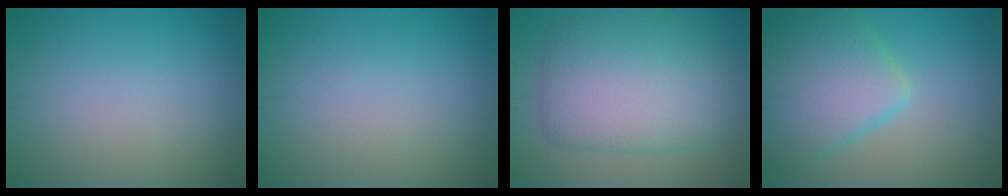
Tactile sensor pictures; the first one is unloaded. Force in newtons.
{"total": 0.0}
{"total": 8.7, "press": 8.7, "slide": 0.1}
{"total": 6.8, "press": 6.8, "slide": 0.3}